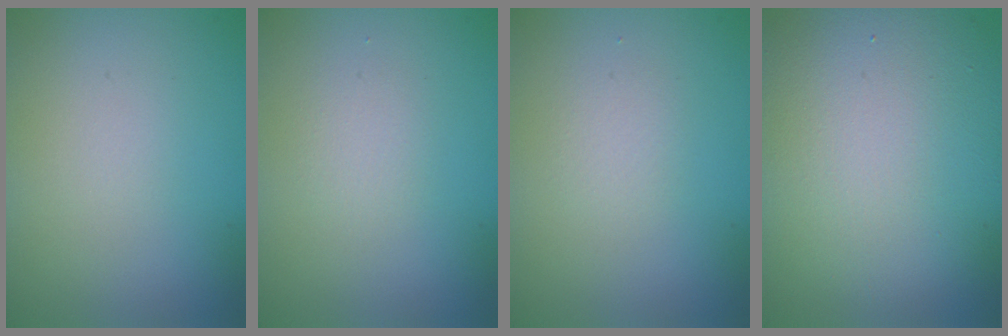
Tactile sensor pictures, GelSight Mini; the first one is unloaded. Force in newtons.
{"total": 1.0, "press": 1.0, "slide": 0.0}
{"total": 1.0, "press": 1.0, "slide": 0.1}
{"total": 11.3, "press": 11.3, "slide": 0.6}